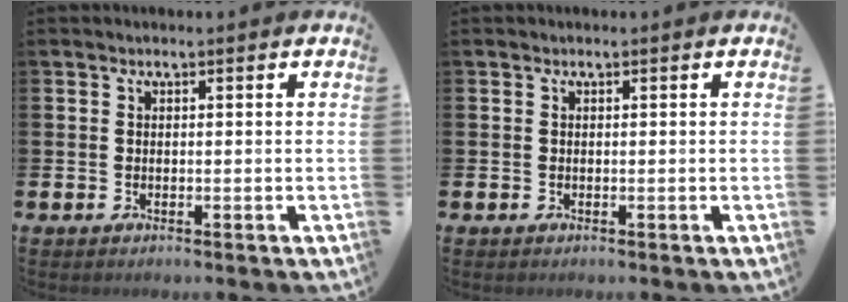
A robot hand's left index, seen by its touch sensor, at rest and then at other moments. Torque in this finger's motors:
{"motor_torque": [0.00, 0.00, 0.00, 0.00]}